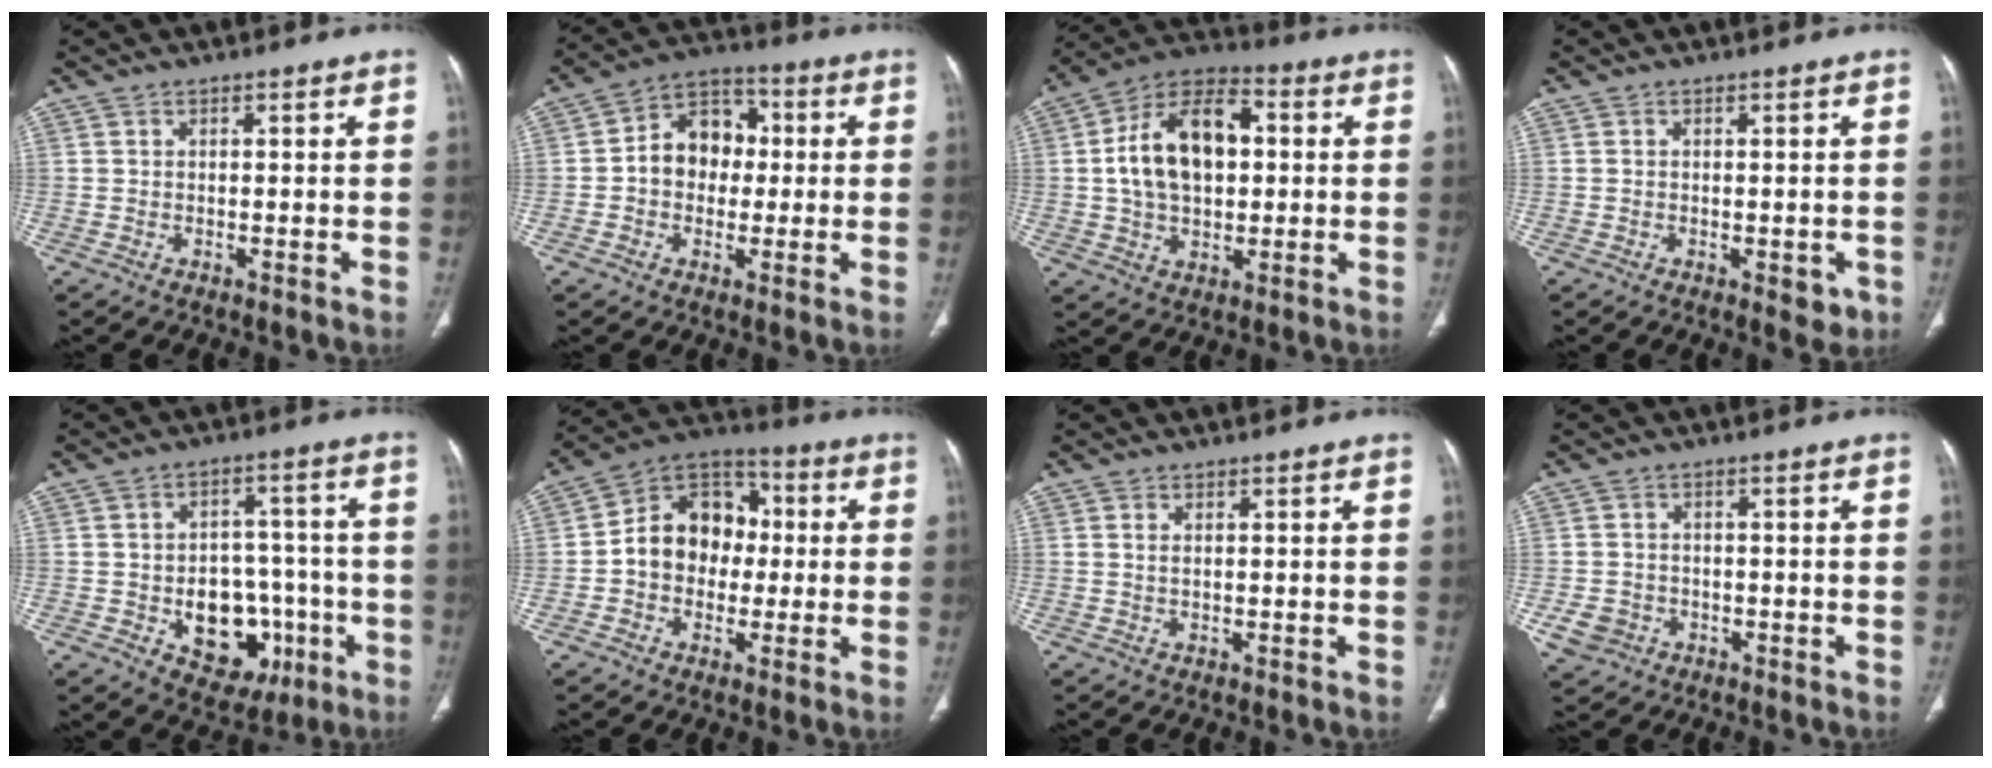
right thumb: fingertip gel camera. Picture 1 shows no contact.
{"total": 10.7, "force": [0.3, 8.4, 6.7], "torque": [-0.072, 0.029, -0.006]}
{"total": 16.7, "force": [1.8, 10.4, 13.0], "torque": [-0.208, 0.025, 0.024]}
{"total": 3.0, "force": [-1.0, 1.6, 2.4], "torque": [-0.016, -0.003, -0.007]}
{"total": 14.4, "force": [-4.1, 10.4, 9.1], "torque": [-0.079, 0.036, -0.041]}
{"total": 13.9, "force": [0.0, 11.0, 8.5], "torque": [-0.097, 0.036, -0.012]}
{"total": 0.9, "force": [0.3, 0.4, 0.8], "torque": [-0.020, 0.003, 0.008]}
{"total": 4.5, "force": [-1.7, 3.9, 1.4], "torque": [-0.024, 0.009, -0.022]}